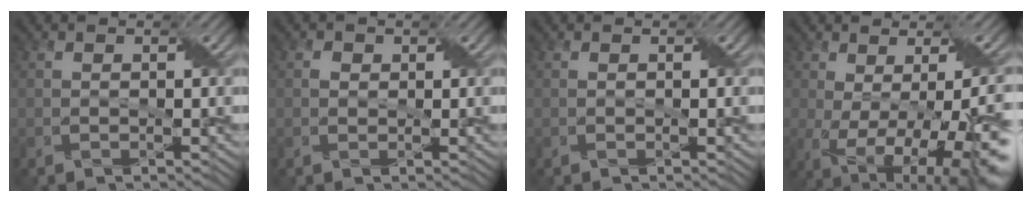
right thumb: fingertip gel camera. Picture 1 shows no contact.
{"total": 0.8, "force": [0.2, 0.8, 0.1], "torque": [-0.005, -0.001, 0.002]}
{"total": 0.0}
{"total": 15.4, "force": [-4.1, 6.6, 13.3], "torque": [-0.188, -0.048, -0.016]}